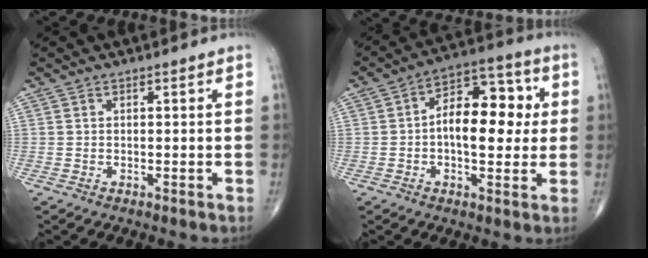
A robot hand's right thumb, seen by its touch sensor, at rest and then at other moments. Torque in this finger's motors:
{"motor_torque": [-0.06, 0.61, 0.94, 0.11, 0.18]}